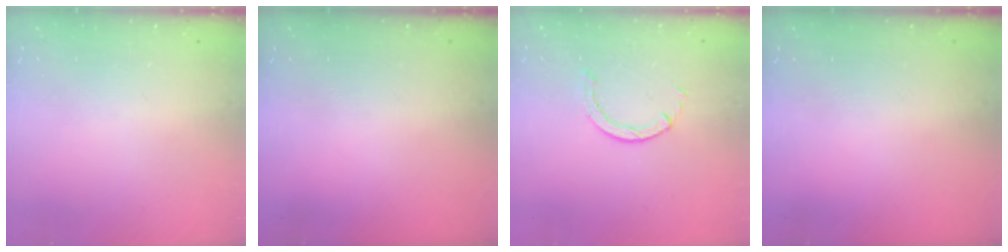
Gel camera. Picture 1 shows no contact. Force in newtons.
{"total": 0.0}
{"total": 0.8, "press": 0.7, "slide": 0.1}
{"total": 0.0}